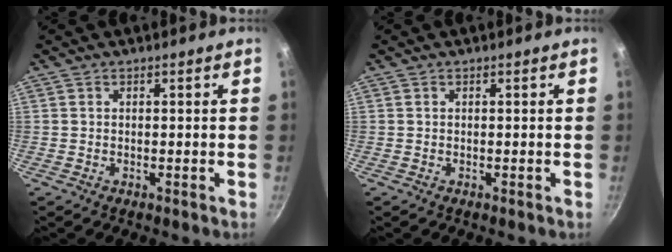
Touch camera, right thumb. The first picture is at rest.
{"total": 0.0}